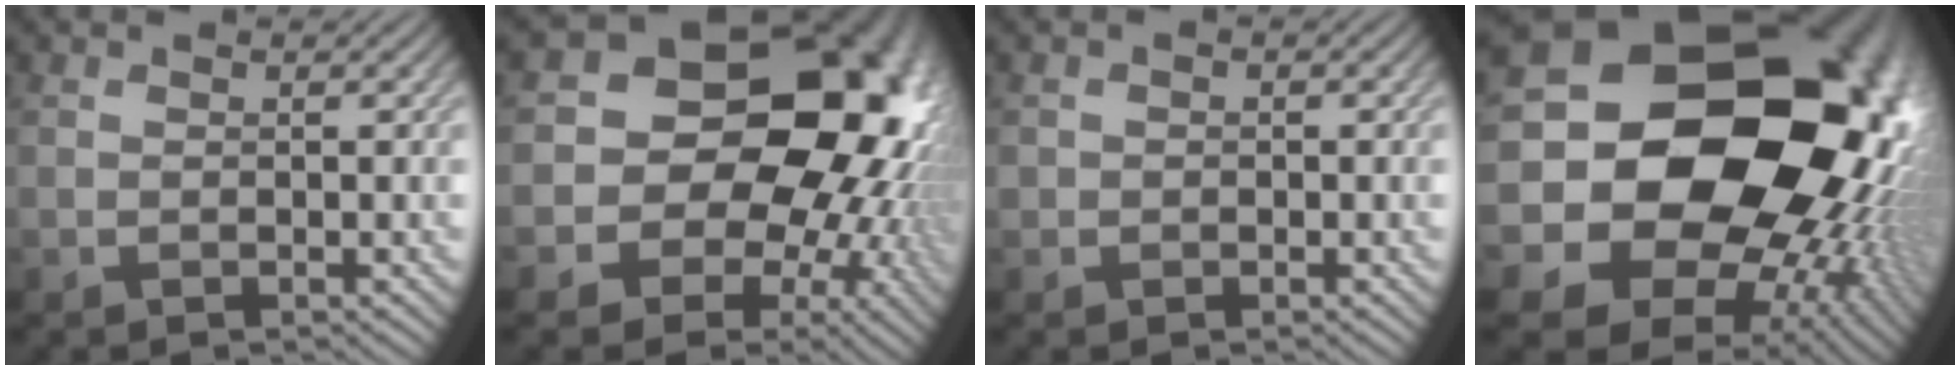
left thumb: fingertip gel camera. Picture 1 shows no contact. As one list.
[{"total": 20.0, "force": [0.3, 16.4, 11.4], "torque": [-0.147, -0.016, -0.012]}, {"total": 1.0, "force": [-0.2, 1.0, 0.2], "torque": [0.001, -0.005, -0.005]}, {"total": 26.5, "force": [2.3, 22.7, 13.4], "torque": [-0.278, 0.023, 0.013]}]